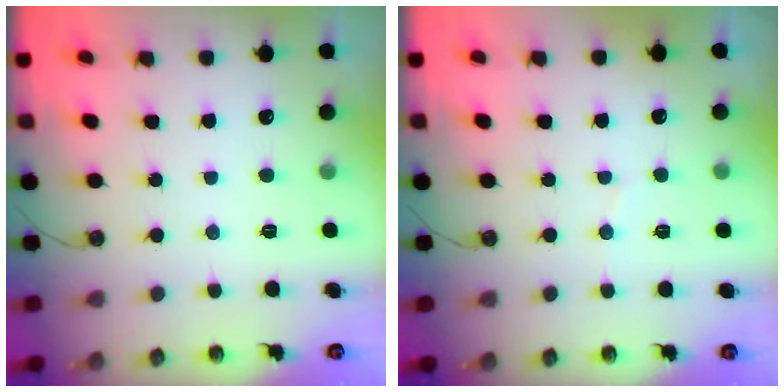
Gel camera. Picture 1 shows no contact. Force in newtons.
{"total": 4.0, "press": 3.6, "slide": 1.7}